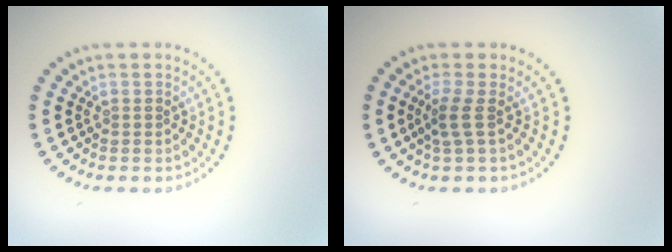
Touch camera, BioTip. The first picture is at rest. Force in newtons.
{"total": 1.7, "press": 1.2, "slide": 1.3}